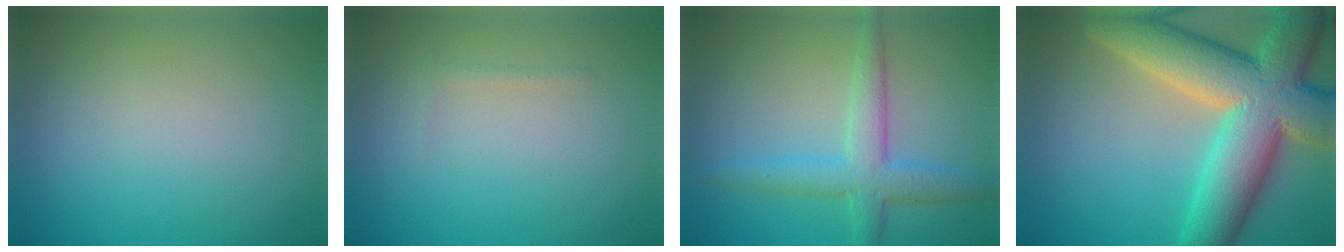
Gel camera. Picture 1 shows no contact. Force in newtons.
{"total": 0.5, "press": 0.5, "slide": 0.0}
{"total": 4.1, "press": 4.1, "slide": 0.0}
{"total": 13.3, "press": 13.3, "slide": 1.1}